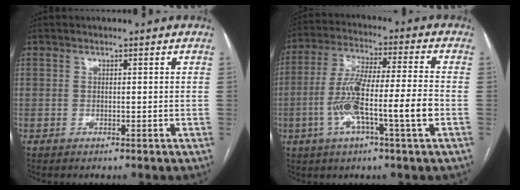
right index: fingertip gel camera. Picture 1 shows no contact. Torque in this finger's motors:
{"motor_torque": [1.44, 0.09, 0.60, 0.21]}